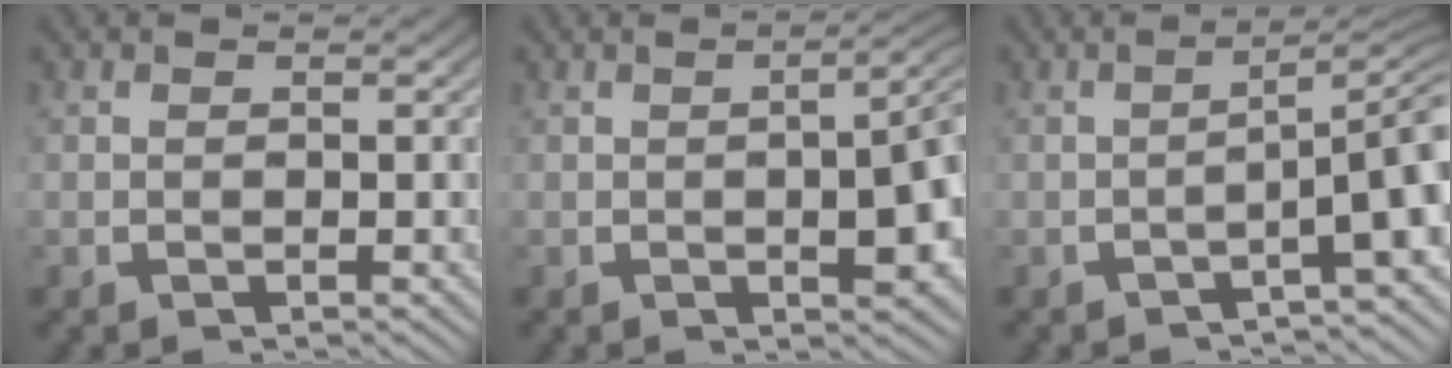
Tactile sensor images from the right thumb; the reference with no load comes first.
{"total": 6.4, "force": [0.4, 2.8, 5.7], "torque": [-0.062, 0.006, 0.001]}
{"total": 5.3, "force": [-1.6, 1.3, 4.9], "torque": [-0.073, -0.004, -0.022]}